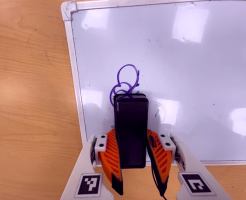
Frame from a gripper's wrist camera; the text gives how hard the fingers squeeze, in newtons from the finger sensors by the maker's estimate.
{"total": 6.9, "left": 6.0, "right": 7.9}